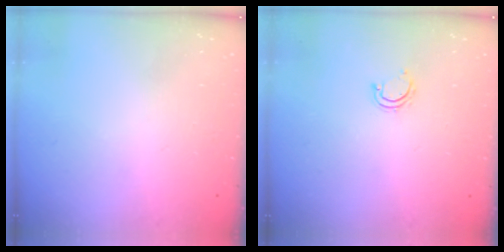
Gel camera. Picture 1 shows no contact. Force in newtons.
{"total": 3.0, "press": 3.0, "slide": 0.2}